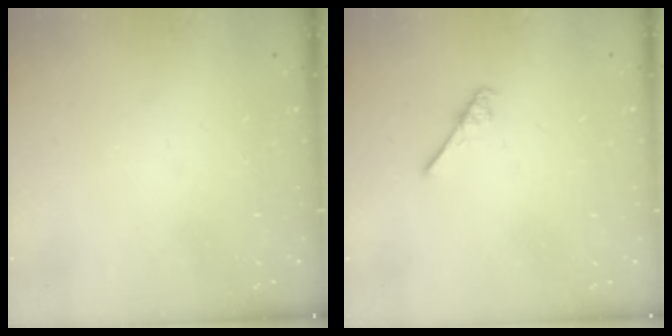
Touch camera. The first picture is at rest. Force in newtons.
{"total": 2.6, "press": 2.6, "slide": 0.3}